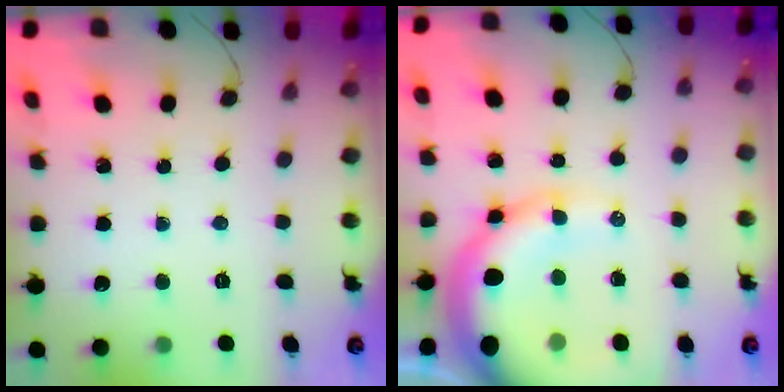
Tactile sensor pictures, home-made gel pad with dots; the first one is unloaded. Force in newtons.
{"total": 17.8, "press": 17.5, "slide": 3.3}